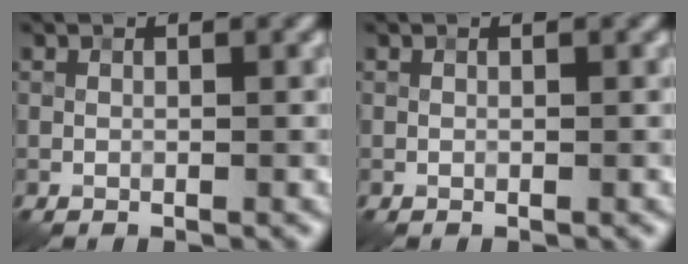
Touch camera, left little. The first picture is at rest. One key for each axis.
{"total": 0.0}